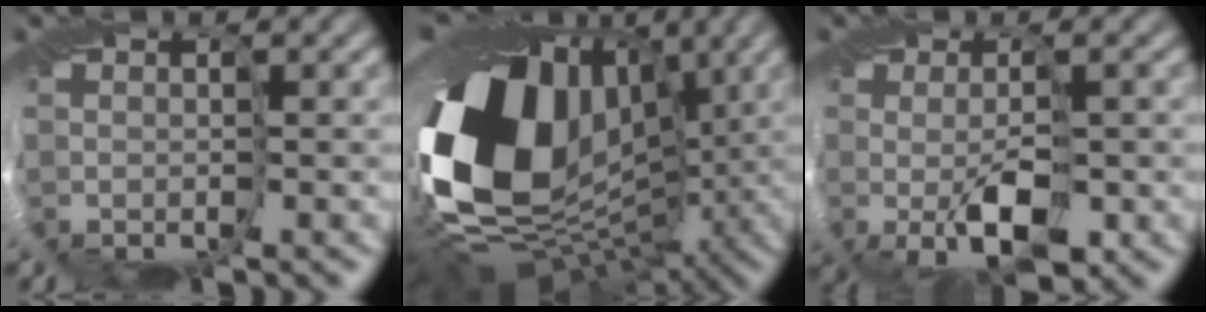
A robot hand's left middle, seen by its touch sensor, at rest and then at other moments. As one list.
[{"total": 16.0, "force": [0.2, 11.7, 11.0], "torque": [-0.228, -0.015, 0.002]}, {"total": 3.1, "force": [-1.4, 0.2, 2.7], "torque": [-0.054, -0.006, -0.020]}]